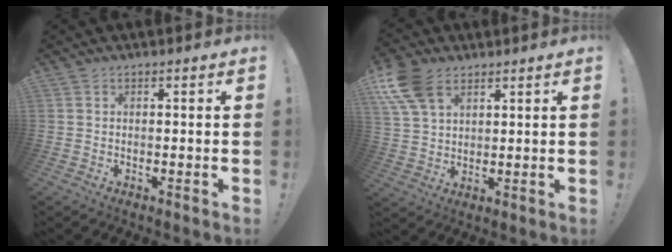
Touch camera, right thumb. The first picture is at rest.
{"total": 11.1, "force": [5.6, 6.3, 7.3], "torque": [-0.145, -0.014, 0.109]}